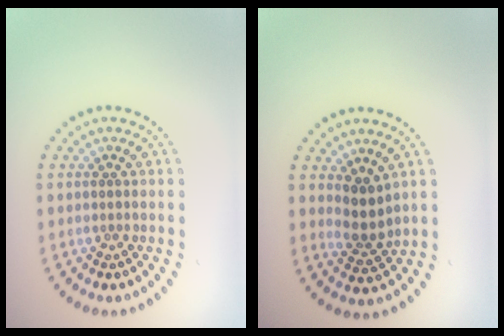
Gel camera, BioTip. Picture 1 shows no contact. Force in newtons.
{"total": 2.7, "press": 2.2, "slide": 1.6}